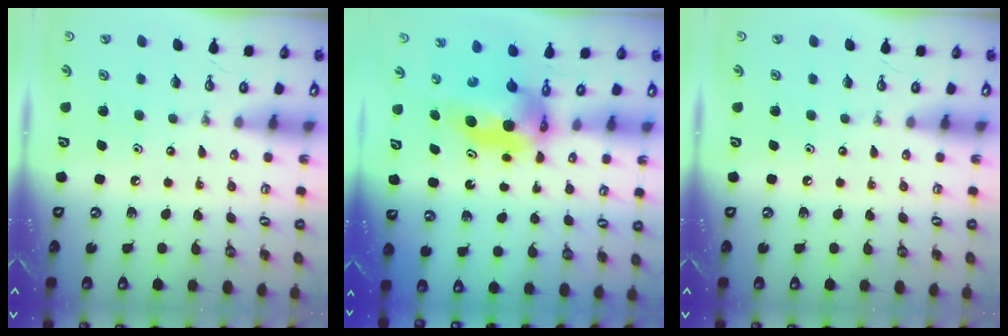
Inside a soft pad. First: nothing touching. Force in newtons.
{"total": 6.7, "press": 6.7, "slide": 1.0}
{"total": 0.0}